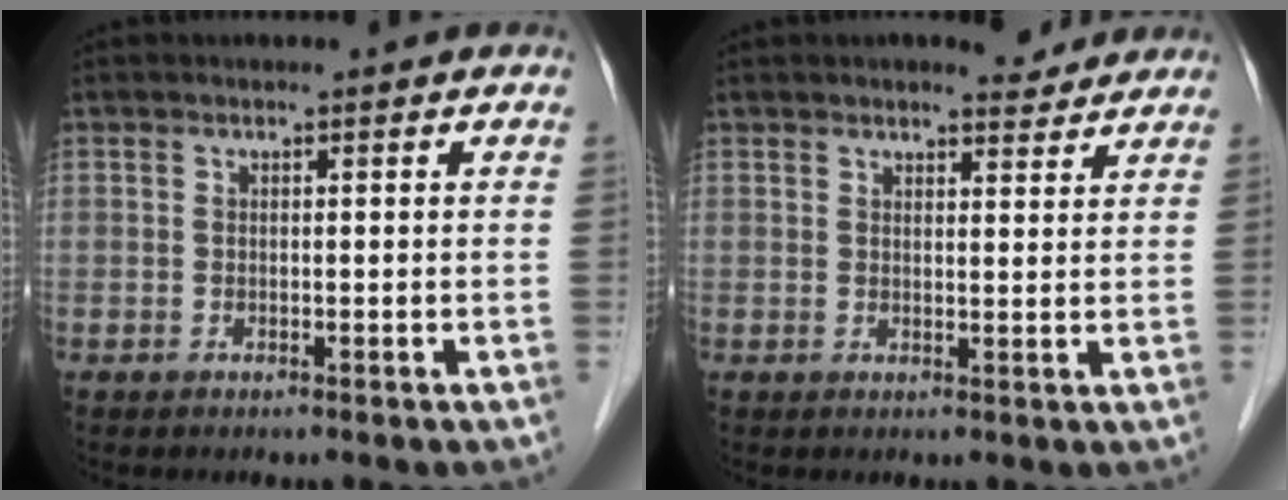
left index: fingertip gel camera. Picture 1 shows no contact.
{"total": 3.5, "force": [3.3, 0.9, 0.8], "torque": [-0.011, -0.002, 0.039]}